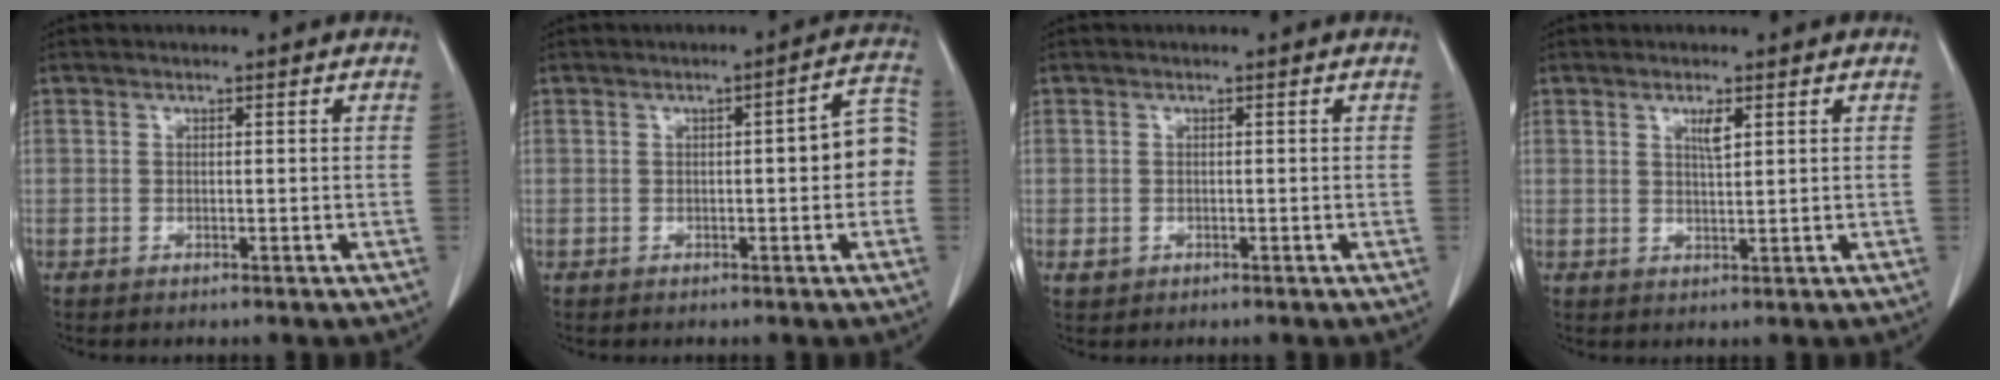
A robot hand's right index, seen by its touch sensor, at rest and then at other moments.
{"total": 6.0, "force": [-0.4, 1.3, 5.9], "torque": [-0.067, 0.025, -0.009]}
{"total": 1.1, "force": [-0.2, 1.1, 0.3], "torque": [-0.008, 0.003, 0.005]}
{"total": 2.2, "force": [1.1, 0.3, 1.9], "torque": [-0.038, -0.003, 0.021]}